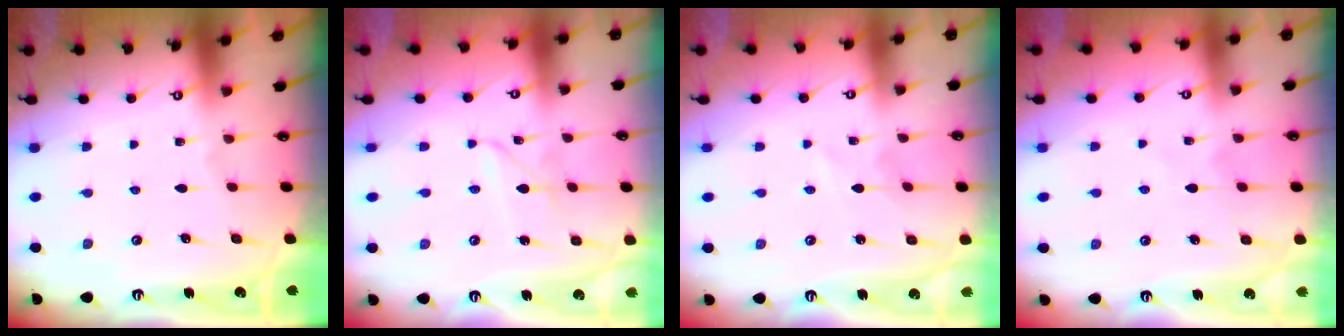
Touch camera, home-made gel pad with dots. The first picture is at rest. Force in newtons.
{"total": 2.4, "press": 2.4, "slide": 0.2}
{"total": 0.5, "press": 0.5, "slide": 0.1}
{"total": 4.2, "press": 4.2, "slide": 0.4}